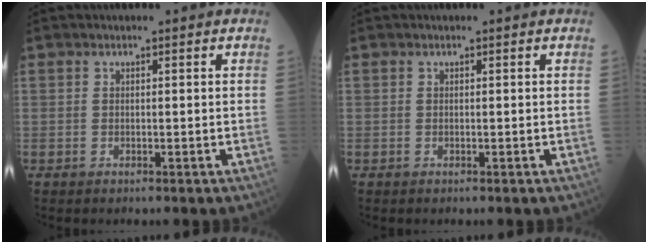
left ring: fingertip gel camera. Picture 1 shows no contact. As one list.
[{"total": 0.0}]